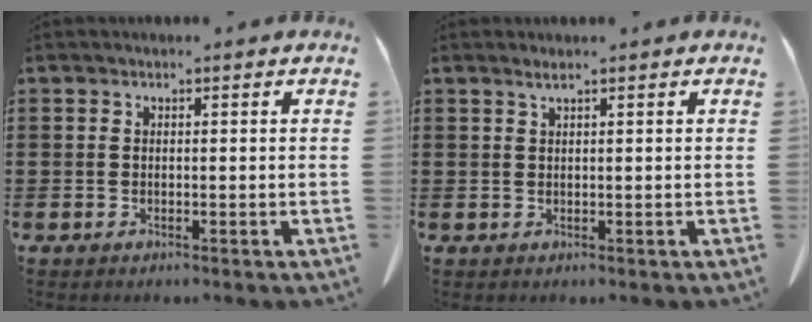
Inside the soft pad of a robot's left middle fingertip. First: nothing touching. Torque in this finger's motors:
{"motor_torque": [-0.05, 0.11, -0.06, 0.00]}